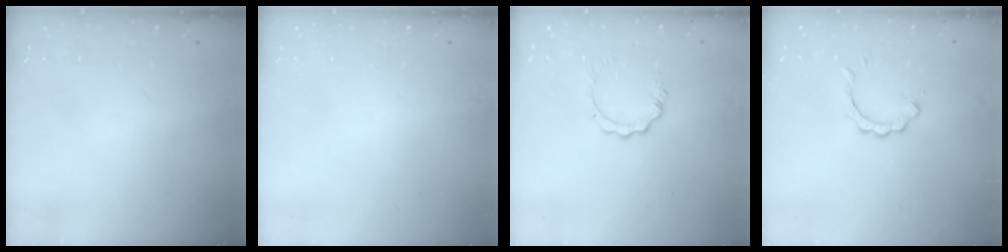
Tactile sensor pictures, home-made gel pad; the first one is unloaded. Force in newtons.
{"total": 0.0}
{"total": 3.8, "press": 3.8, "slide": 0.5}
{"total": 2.0, "press": 2.0, "slide": 0.2}